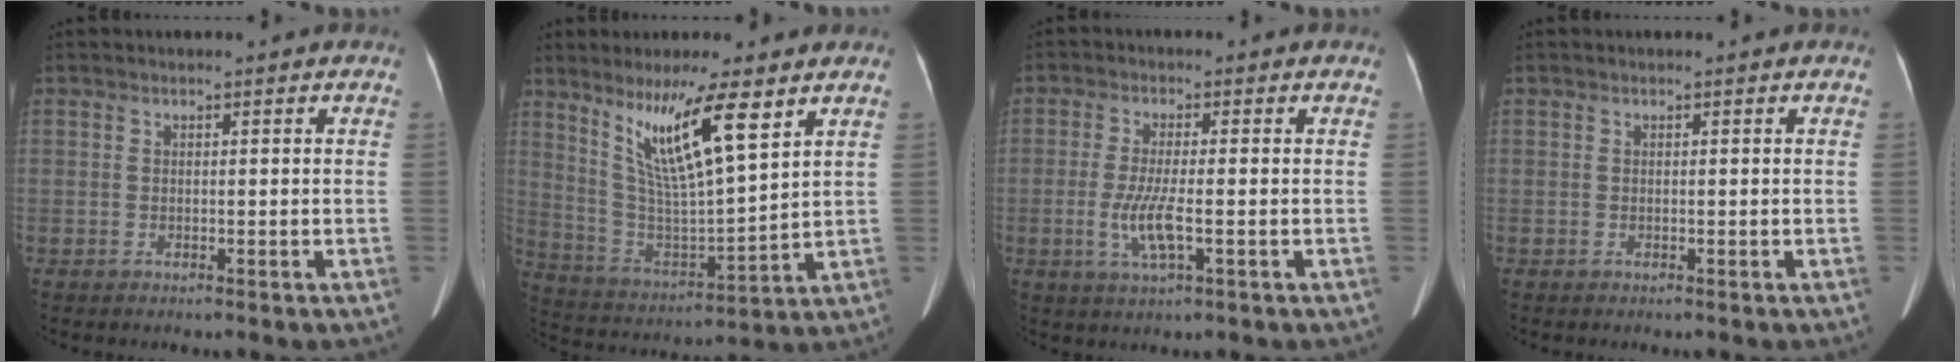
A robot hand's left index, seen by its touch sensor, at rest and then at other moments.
{"total": 13.4, "force": [7.5, 1.0, 11.1], "torque": [-0.213, -0.008, 0.143]}
{"total": 5.2, "force": [-1.3, 0.6, 5.0], "torque": [-0.109, -0.011, -0.024]}
{"total": 0.0}